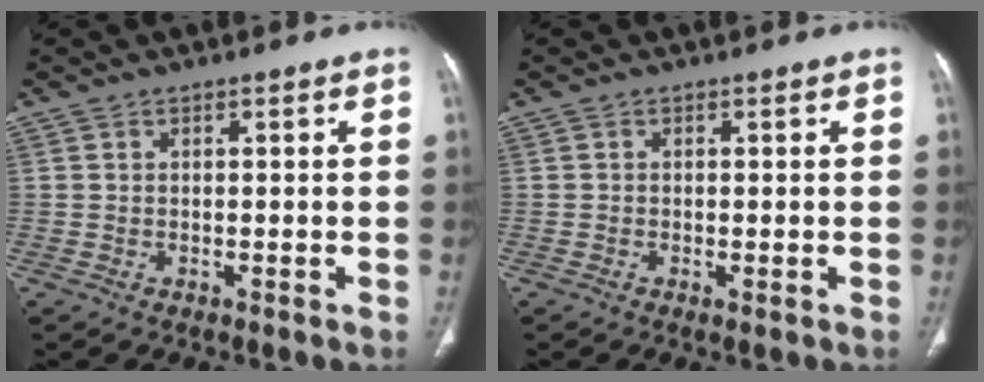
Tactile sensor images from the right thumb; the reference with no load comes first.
{"total": 0.7, "force": [-0.3, 0.1, 0.6], "torque": [-0.017, -0.004, -0.006]}